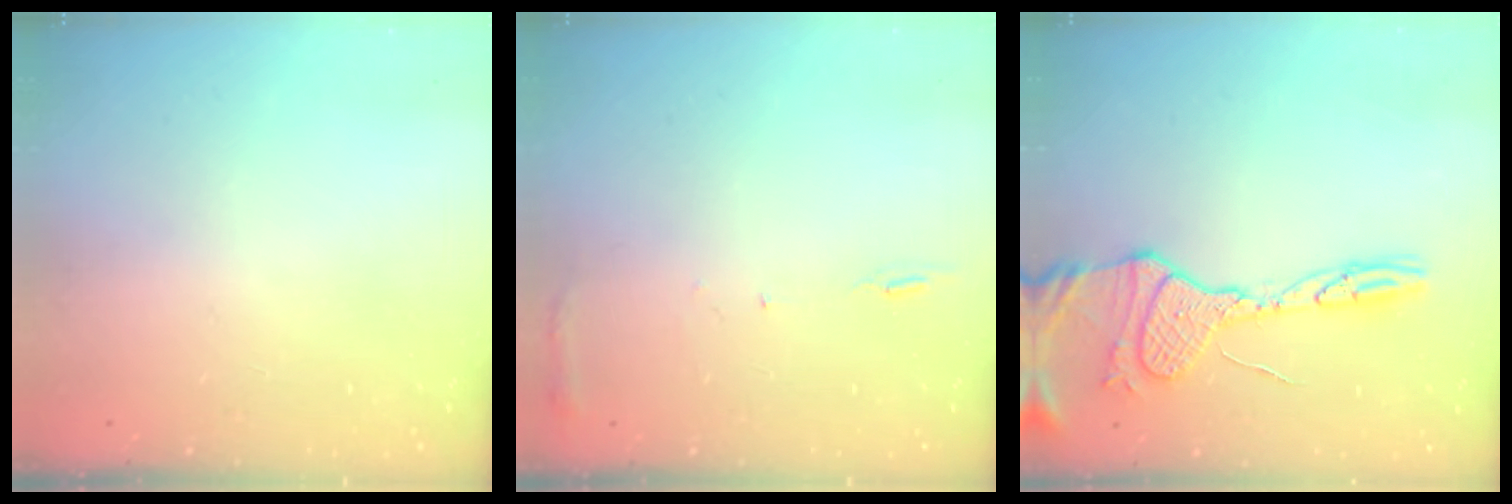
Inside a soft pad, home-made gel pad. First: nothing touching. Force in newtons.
{"total": 5.7, "press": 5.7, "slide": 0.6}
{"total": 16.0, "press": 15.9, "slide": 1.6}